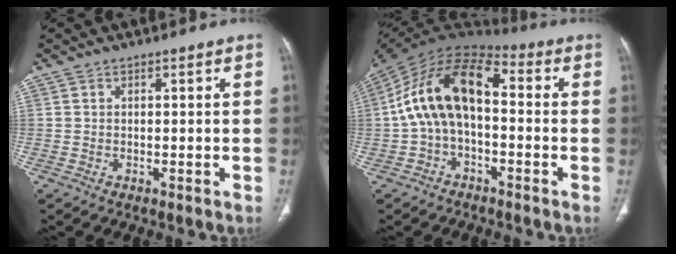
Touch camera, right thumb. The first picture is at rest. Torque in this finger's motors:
{"motor_torque": [2.51, 2.50, 1.98, -0.30, 0.27]}